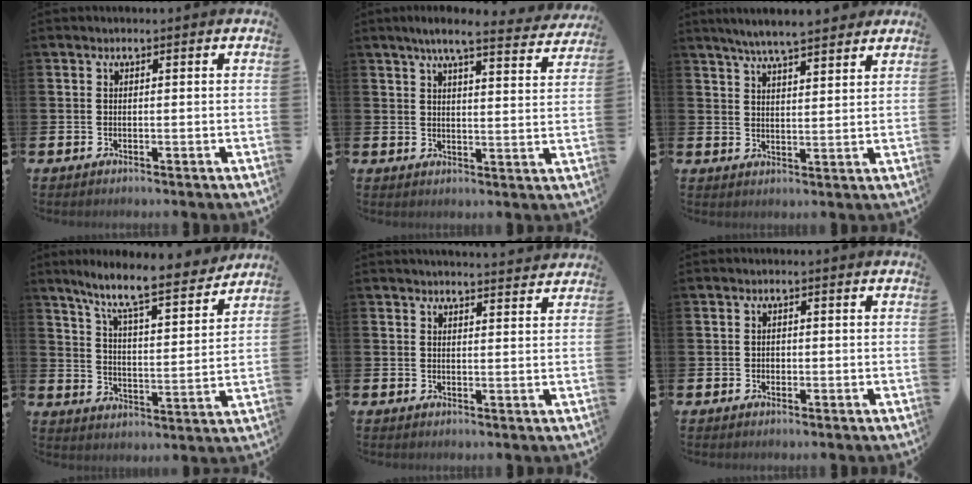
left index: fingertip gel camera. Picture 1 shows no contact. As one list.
[{"total": 6.5, "force": [5.8, 0.6, 2.8], "torque": [-0.052, -0.030, 0.096]}, {"total": 5.8, "force": [5.5, 0.2, 1.7], "torque": [-0.047, -0.022, 0.099]}, {"total": 9.0, "force": [8.1, 0.7, 3.9], "torque": [-0.105, -0.055, 0.135]}, {"total": 2.8, "force": [2.8, -0.1, -0.1], "torque": [0.004, -0.019, 0.050]}, {"total": 0.7, "force": [-0.1, 0.7, 0.2], "torque": [-0.003, 0.005, -0.004]}]